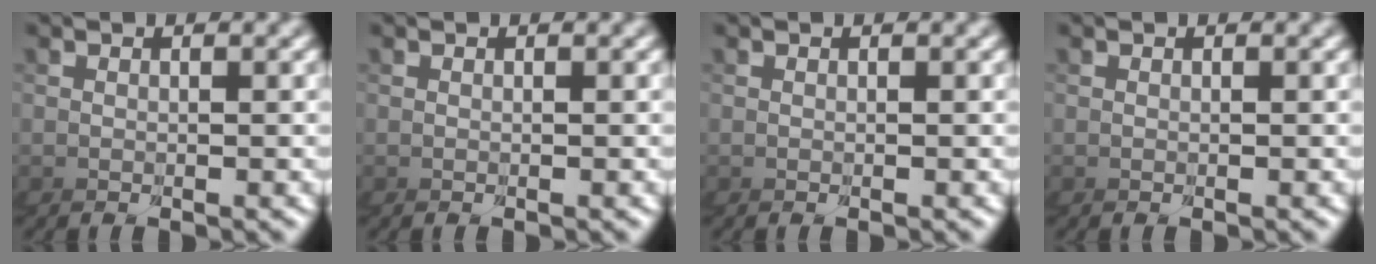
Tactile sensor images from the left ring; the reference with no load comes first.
{"total": 0.0}
{"total": 0.0}
{"total": 0.0}